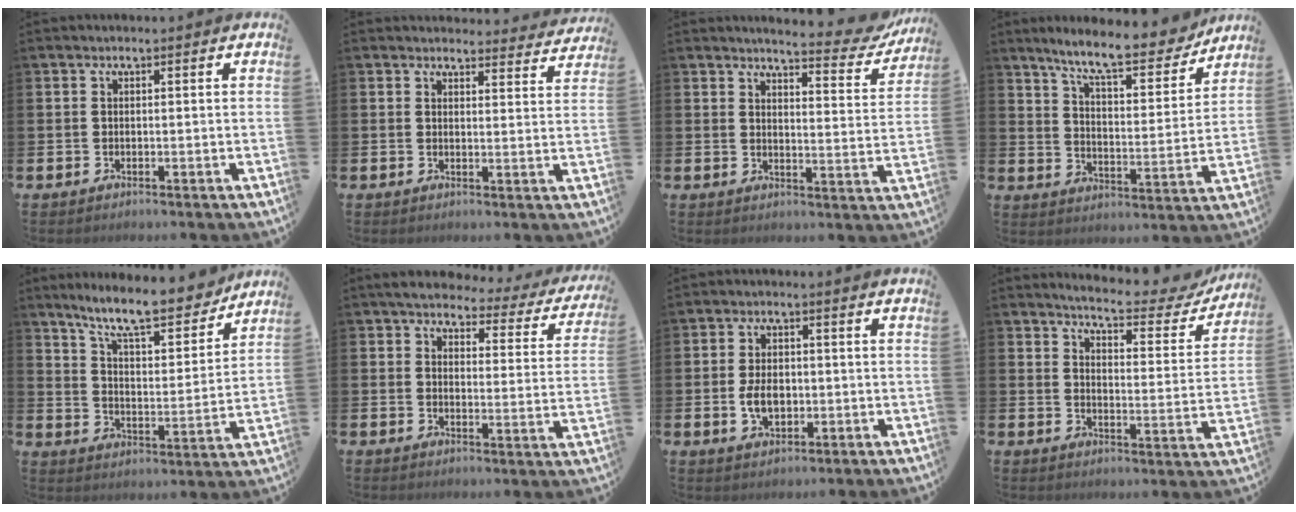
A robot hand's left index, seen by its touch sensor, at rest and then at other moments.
{"total": 3.5, "force": [3.4, 0.6, 0.0], "torque": [0.002, -0.024, 0.059]}
{"total": 4.8, "force": [4.6, 0.5, 1.4], "torque": [-0.025, -0.037, 0.072]}
{"total": 9.9, "force": [8.9, 1.8, 4.0], "torque": [-0.097, -0.051, 0.152]}
{"total": 11.0, "force": [9.9, 1.9, 4.5], "torque": [-0.110, -0.062, 0.172]}
{"total": 4.1, "force": [3.6, 1.7, 1.1], "torque": [-0.040, -0.028, 0.055]}
{"total": 4.2, "force": [-0.5, 2.7, 3.2], "torque": [-0.049, 0.003, -0.012]}
{"total": 5.3, "force": [5.0, 0.8, 1.6], "torque": [-0.041, -0.041, 0.077]}